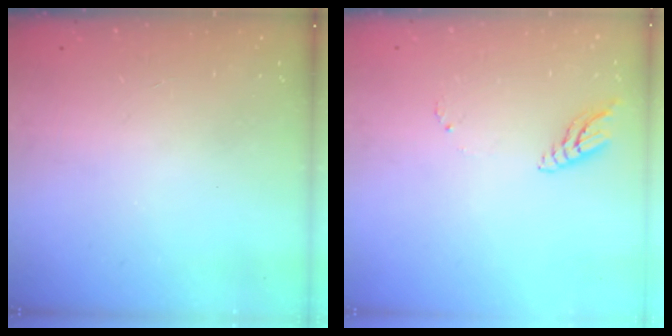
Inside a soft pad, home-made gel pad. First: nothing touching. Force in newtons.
{"total": 7.2, "press": 7.2, "slide": 0.6}